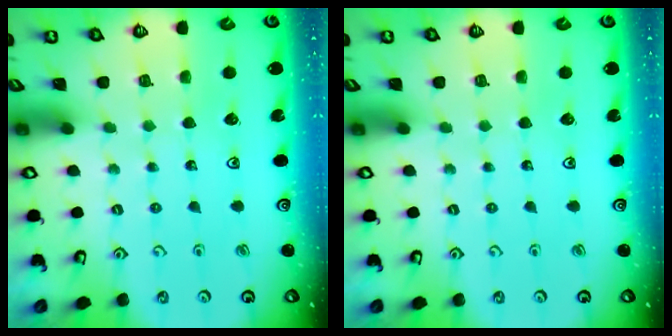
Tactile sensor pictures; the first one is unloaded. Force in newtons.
{"total": 0.0}